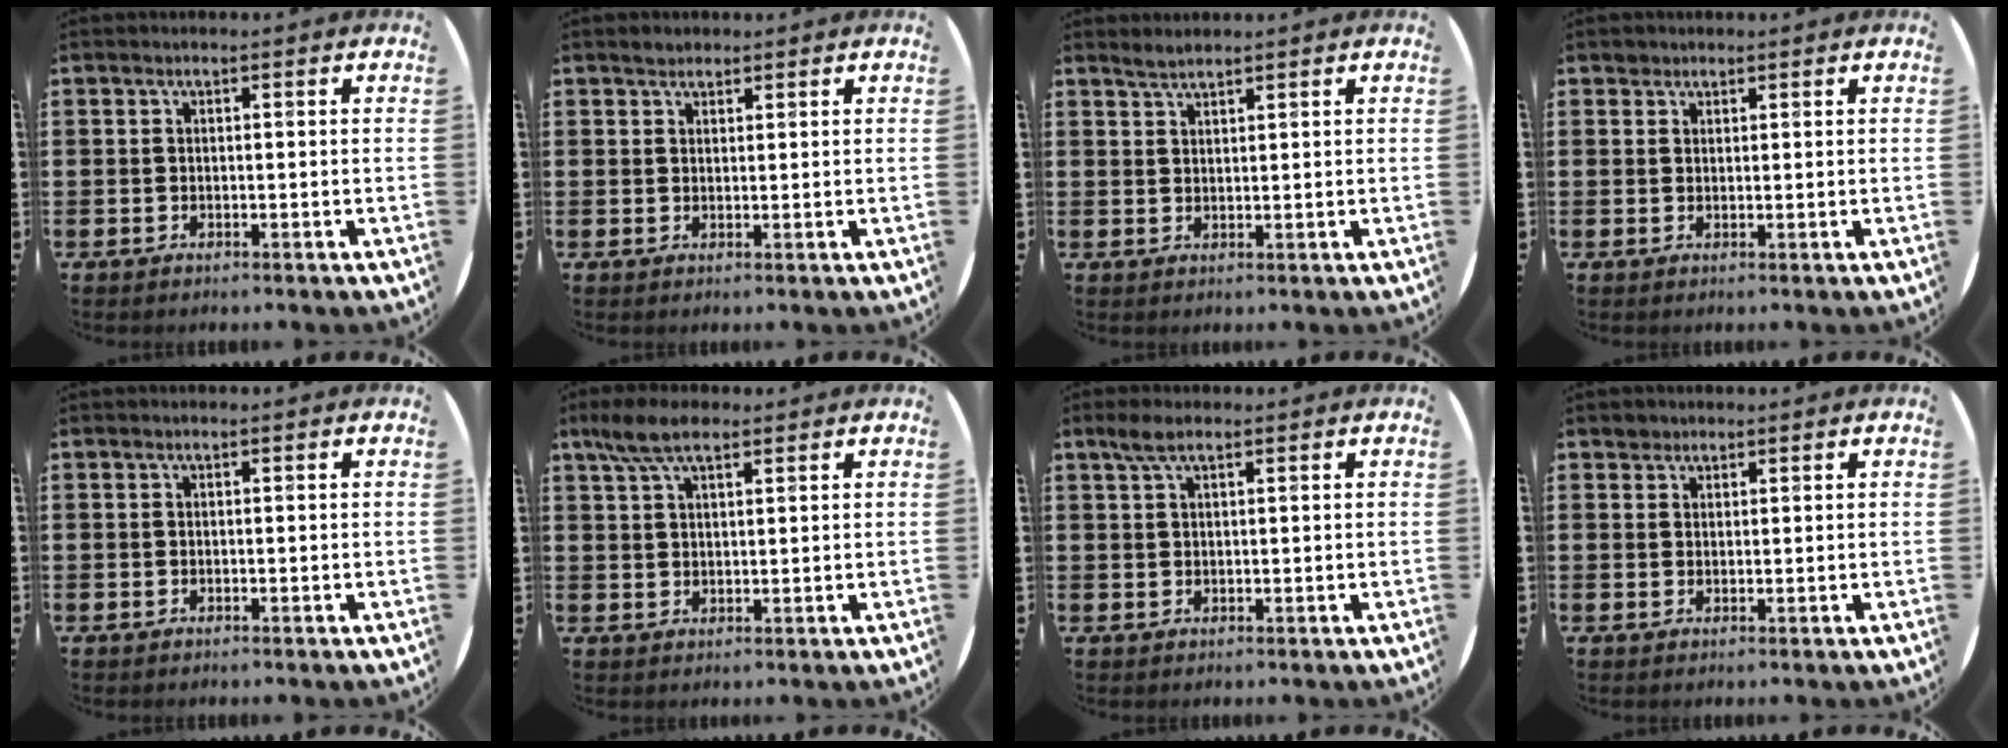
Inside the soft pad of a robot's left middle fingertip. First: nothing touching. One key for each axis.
{"total": 1.3, "fx": 1.2, "fy": 0.4, "fz": 0.0, "tx": 0.008, "ty": 0.000, "tz": 0.022}
{"total": 1.7, "fx": 1.7, "fy": 0.1, "fz": 0.3, "tx": -0.006, "ty": 0.002, "tz": 0.031}
{"total": 1.1, "fx": 1.0, "fy": 0.5, "fz": -0.1, "tx": 0.008, "ty": -0.001, "tz": 0.018}
{"total": 0.0}
{"total": 5.4, "fx": 3.9, "fy": 2.0, "fz": 3.2, "tx": -0.062, "ty": 0.000, "tz": 0.070}
{"total": 2.4, "fx": 1.7, "fy": 0.7, "fz": 1.5, "tx": -0.032, "ty": 0.007, "tz": 0.029}
{"total": 1.4, "fx": 1.2, "fy": 0.7, "fz": -0.1, "tx": 0.009, "ty": 0.000, "tz": 0.023}